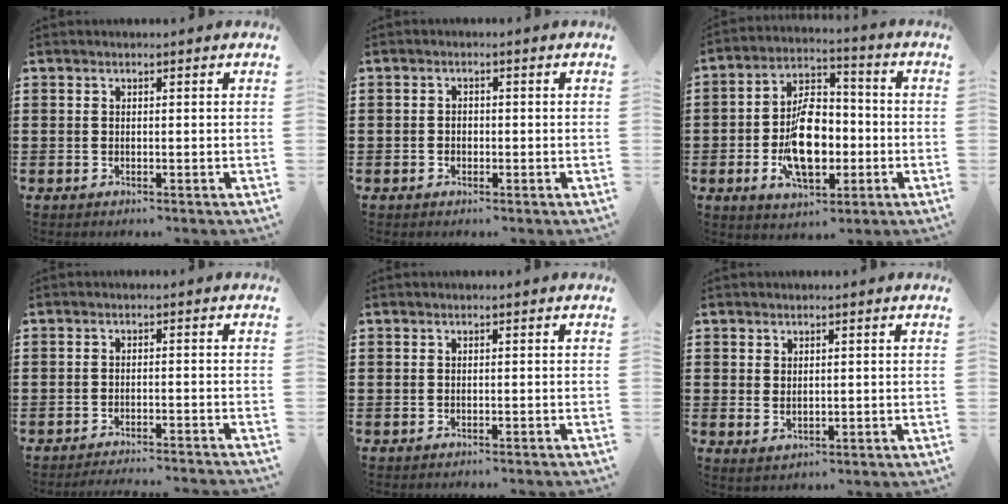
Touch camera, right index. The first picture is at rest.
{"total": 1.1, "force": [-0.4, 0.8, 0.6], "torque": [-0.015, 0.000, -0.007]}
{"total": 11.1, "force": [-2.4, 6.1, 9.0], "torque": [-0.162, 0.005, -0.043]}
{"total": 2.4, "force": [-2.4, -0.5, 0.3], "torque": [-0.009, -0.002, -0.049]}
{"total": 0.6, "force": [-0.5, -0.1, 0.1], "torque": [-0.005, -0.005, -0.010]}
{"total": 1.3, "force": [0.8, 0.8, 0.7], "torque": [-0.014, 0.004, 0.015]}